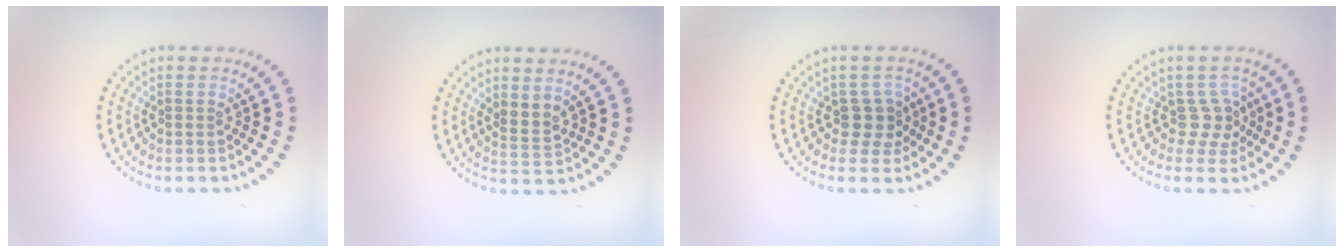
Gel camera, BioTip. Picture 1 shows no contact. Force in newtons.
{"total": 1.8, "press": 1.3, "slide": 1.2}
{"total": 2.2, "press": 1.9, "slide": 1.2}
{"total": 2.1, "press": 1.5, "slide": 1.5}